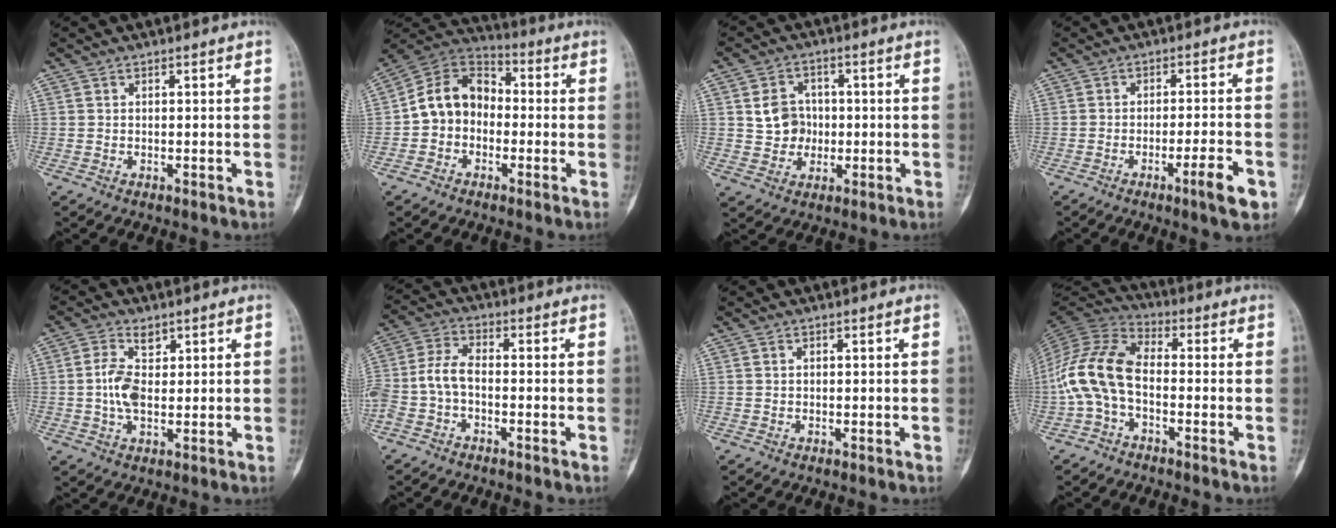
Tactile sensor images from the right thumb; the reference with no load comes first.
{"total": 11.3, "force": [-1.4, 9.1, 6.5], "torque": [-0.096, 0.042, -0.041]}
{"total": 6.8, "force": [0.4, 6.1, 2.9], "torque": [-0.022, 0.003, 0.005]}
{"total": 6.4, "force": [-3.1, 0.9, 5.5], "torque": [-0.086, 0.013, -0.042]}
{"total": 6.2, "force": [1.2, 3.8, 4.7], "torque": [-0.090, 0.002, 0.021]}
{"total": 6.9, "force": [-1.8, 3.8, 5.5], "torque": [-0.125, 0.025, -0.044]}
{"total": 0.5, "force": [0.2, 0.4, 0.3], "torque": [-0.004, 0.000, 0.005]}
{"total": 11.9, "force": [-2.3, 7.0, 9.4], "torque": [-0.193, 0.035, -0.057]}